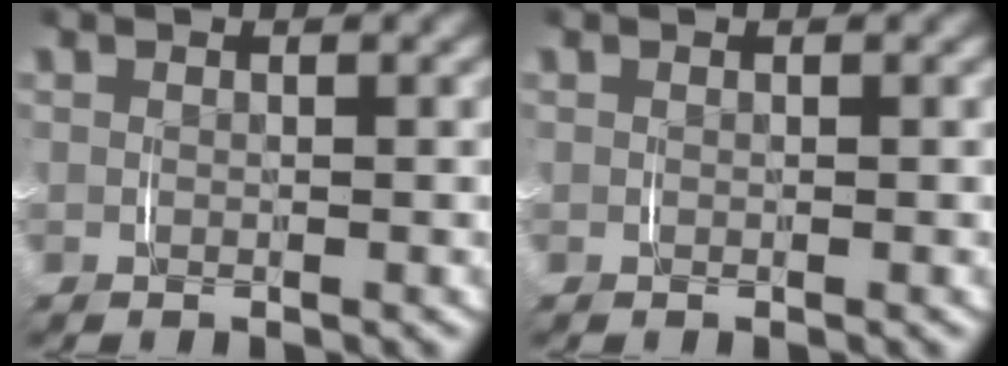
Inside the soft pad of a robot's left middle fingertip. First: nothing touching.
{"total": 0.0}